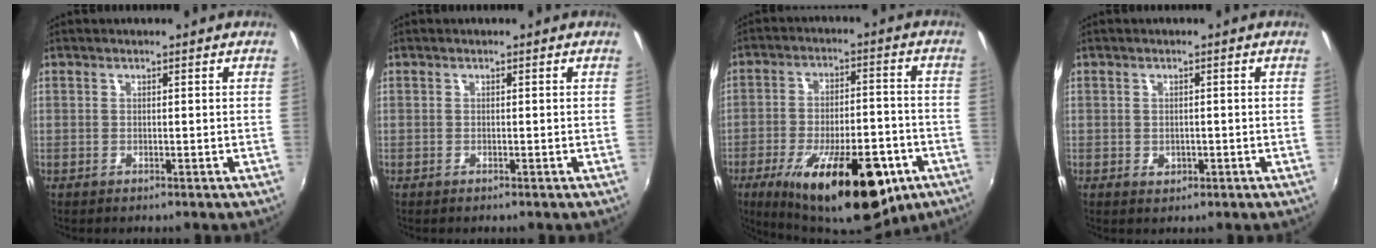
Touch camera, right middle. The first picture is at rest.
{"total": 0.0}
{"total": 22.8, "force": [-12.1, 9.0, 17.1], "torque": [-0.287, -0.029, -0.170]}
{"total": 1.7, "force": [-0.5, 1.4, 0.6], "torque": [-0.009, -0.004, -0.007]}